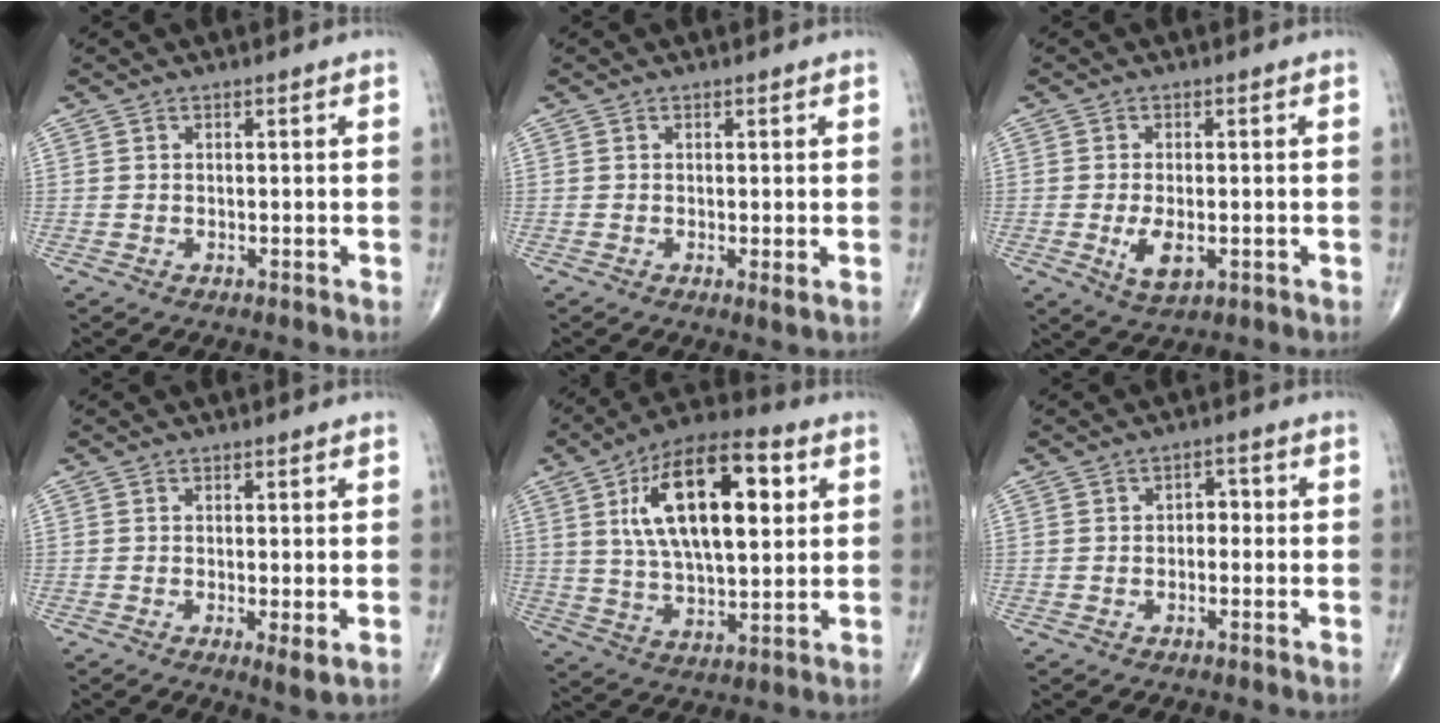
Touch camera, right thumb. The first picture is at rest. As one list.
[{"total": 1.3, "force": [-0.1, 0.1, 1.2], "torque": [-0.022, -0.007, -0.003]}, {"total": 5.0, "force": [-1.2, 2.4, 4.2], "torque": [-0.072, -0.009, -0.016]}, {"total": 2.8, "force": [-0.5, 0.5, 2.7], "torque": [-0.049, -0.013, -0.011]}, {"total": 20.9, "force": [5.9, 9.2, 17.8], "torque": [-0.285, 0.000, 0.095]}, {"total": 2.4, "force": [-0.3, 1.8, 1.6], "torque": [-0.005, 0.012, -0.013]}]